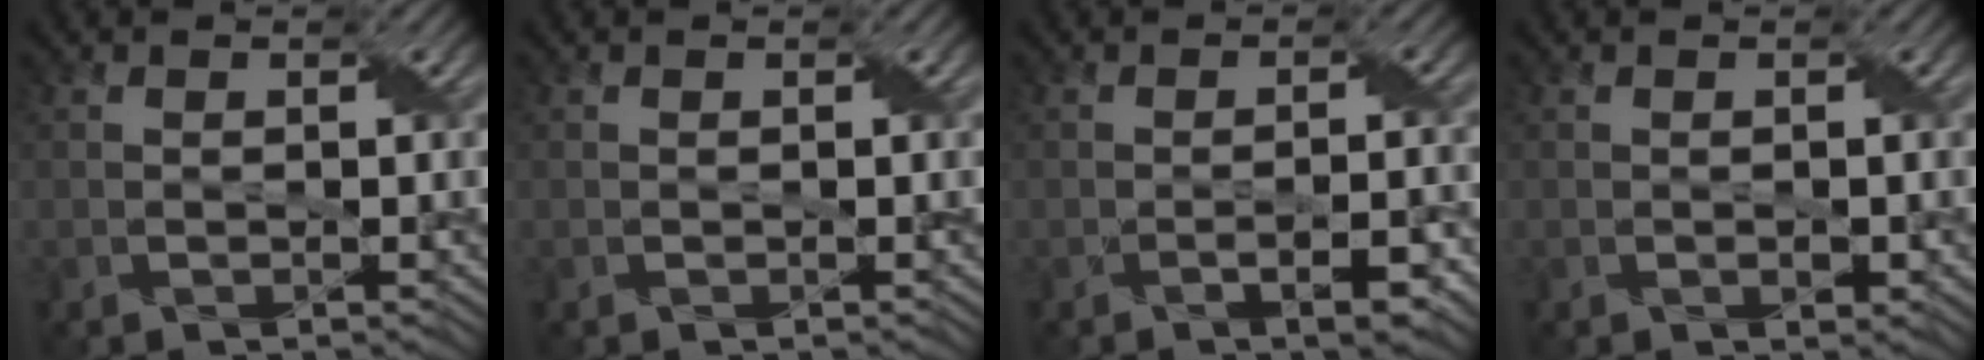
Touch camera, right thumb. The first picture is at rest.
{"total": 0.0}
{"total": 3.0, "force": [-1.5, 0.7, 2.5], "torque": [-0.043, 0.001, -0.021]}
{"total": 0.8, "force": [-0.2, 0.5, 0.6], "torque": [-0.009, -0.002, -0.001]}